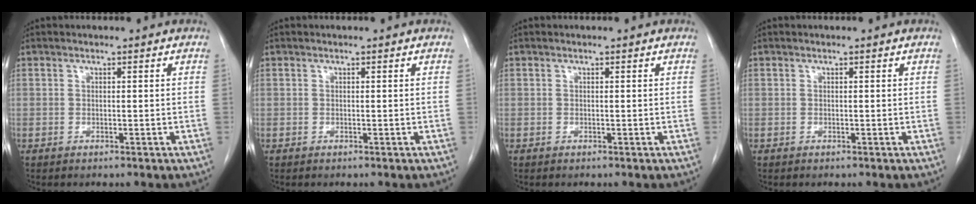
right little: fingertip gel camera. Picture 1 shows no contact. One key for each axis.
{"total": 0.0}
{"total": 0.0}
{"total": 0.0}